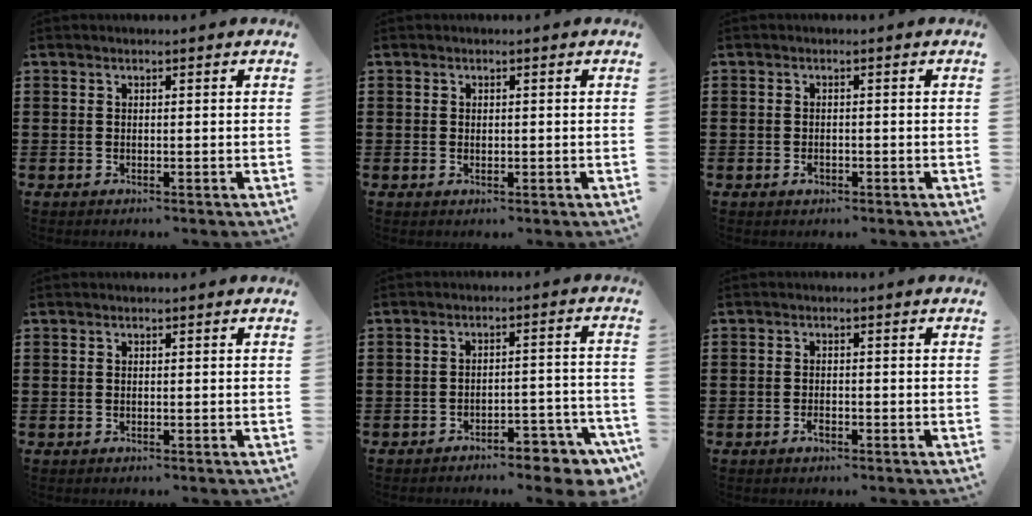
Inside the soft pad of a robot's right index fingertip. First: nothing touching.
{"total": 0.6, "force": [0.0, 0.3, 0.5], "torque": [-0.013, -0.001, 0.001]}
{"total": 1.1, "force": [-0.6, 0.7, 0.6], "torque": [-0.012, -0.002, -0.011]}
{"total": 0.0}
{"total": 5.1, "force": [-4.6, 0.7, 2.2], "torque": [-0.034, -0.001, -0.087]}
{"total": 1.3, "force": [-0.8, 0.6, 0.8], "torque": [-0.016, -0.002, -0.014]}